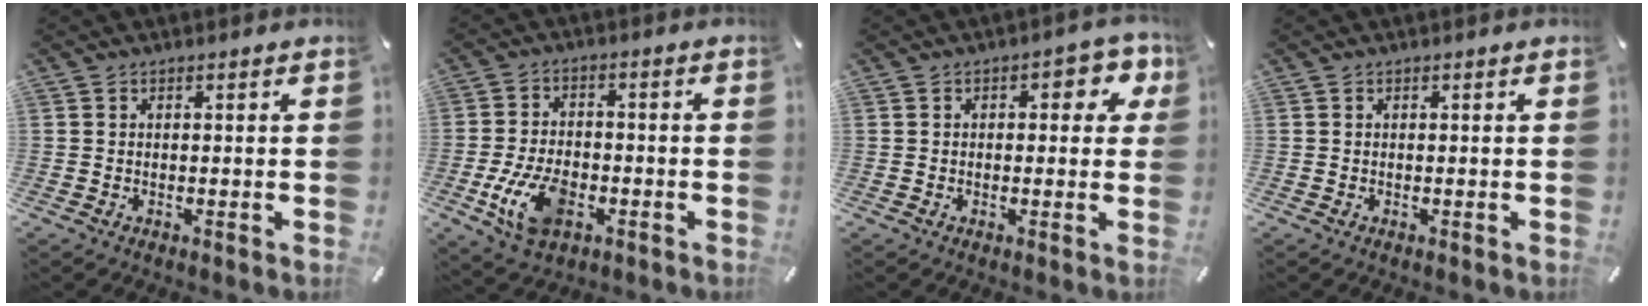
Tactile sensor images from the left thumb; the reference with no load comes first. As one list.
[{"total": 10.9, "force": [-4.0, 6.6, 7.8], "torque": [-0.160, 0.003, -0.070]}, {"total": 5.8, "force": [1.4, 3.3, 4.5], "torque": [-0.052, 0.000, 0.014]}, {"total": 0.0}]